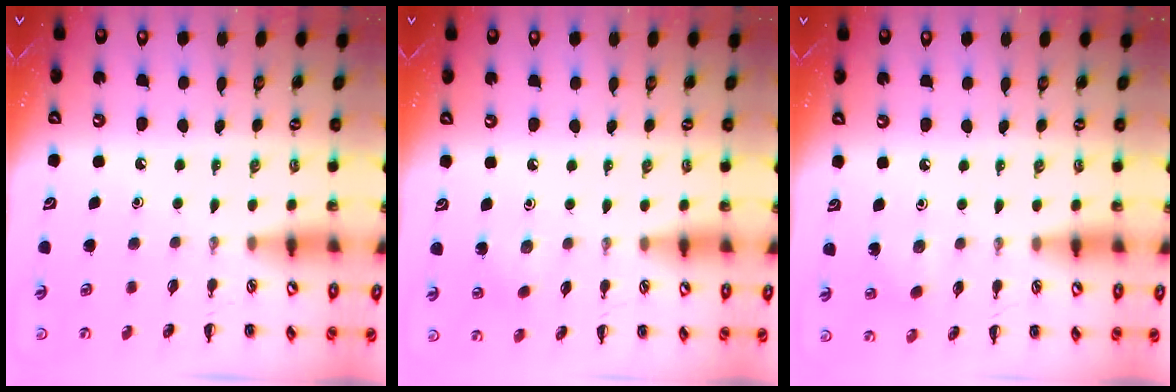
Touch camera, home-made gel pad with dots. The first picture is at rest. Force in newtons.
{"total": 6.2, "press": 6.1, "slide": 1.5}
{"total": 2.6, "press": 2.5, "slide": 0.9}